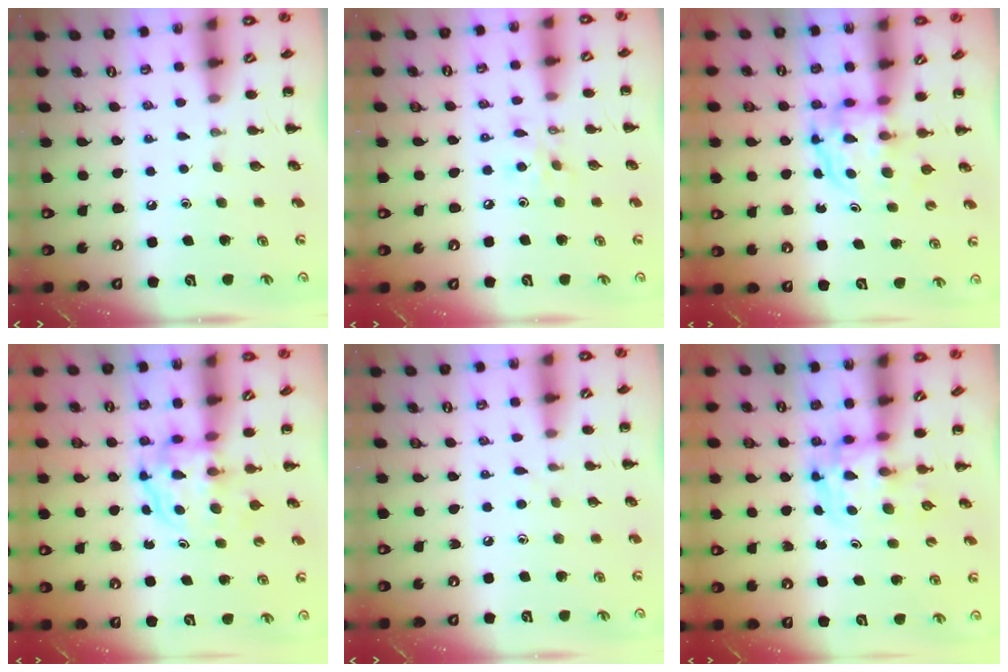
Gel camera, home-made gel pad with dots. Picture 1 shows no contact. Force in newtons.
{"total": 5.9, "press": 5.8, "slide": 0.7}
{"total": 3.7, "press": 3.7, "slide": 0.3}
{"total": 3.7, "press": 3.7, "slide": 0.2}
{"total": 3.0, "press": 2.6, "slide": 1.4}
{"total": 3.7, "press": 3.7, "slide": 0.6}